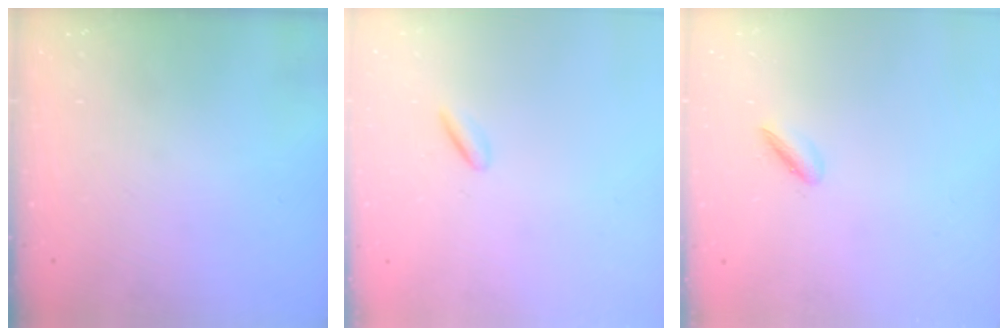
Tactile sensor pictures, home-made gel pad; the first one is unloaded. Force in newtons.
{"total": 1.5, "press": 1.3, "slide": 0.7}
{"total": 2.8, "press": 2.8, "slide": 0.6}